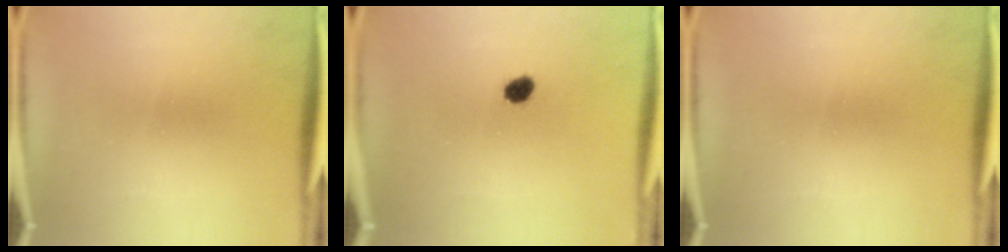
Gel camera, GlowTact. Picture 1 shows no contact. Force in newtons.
{"total": 2.8}
{"total": 0.0}